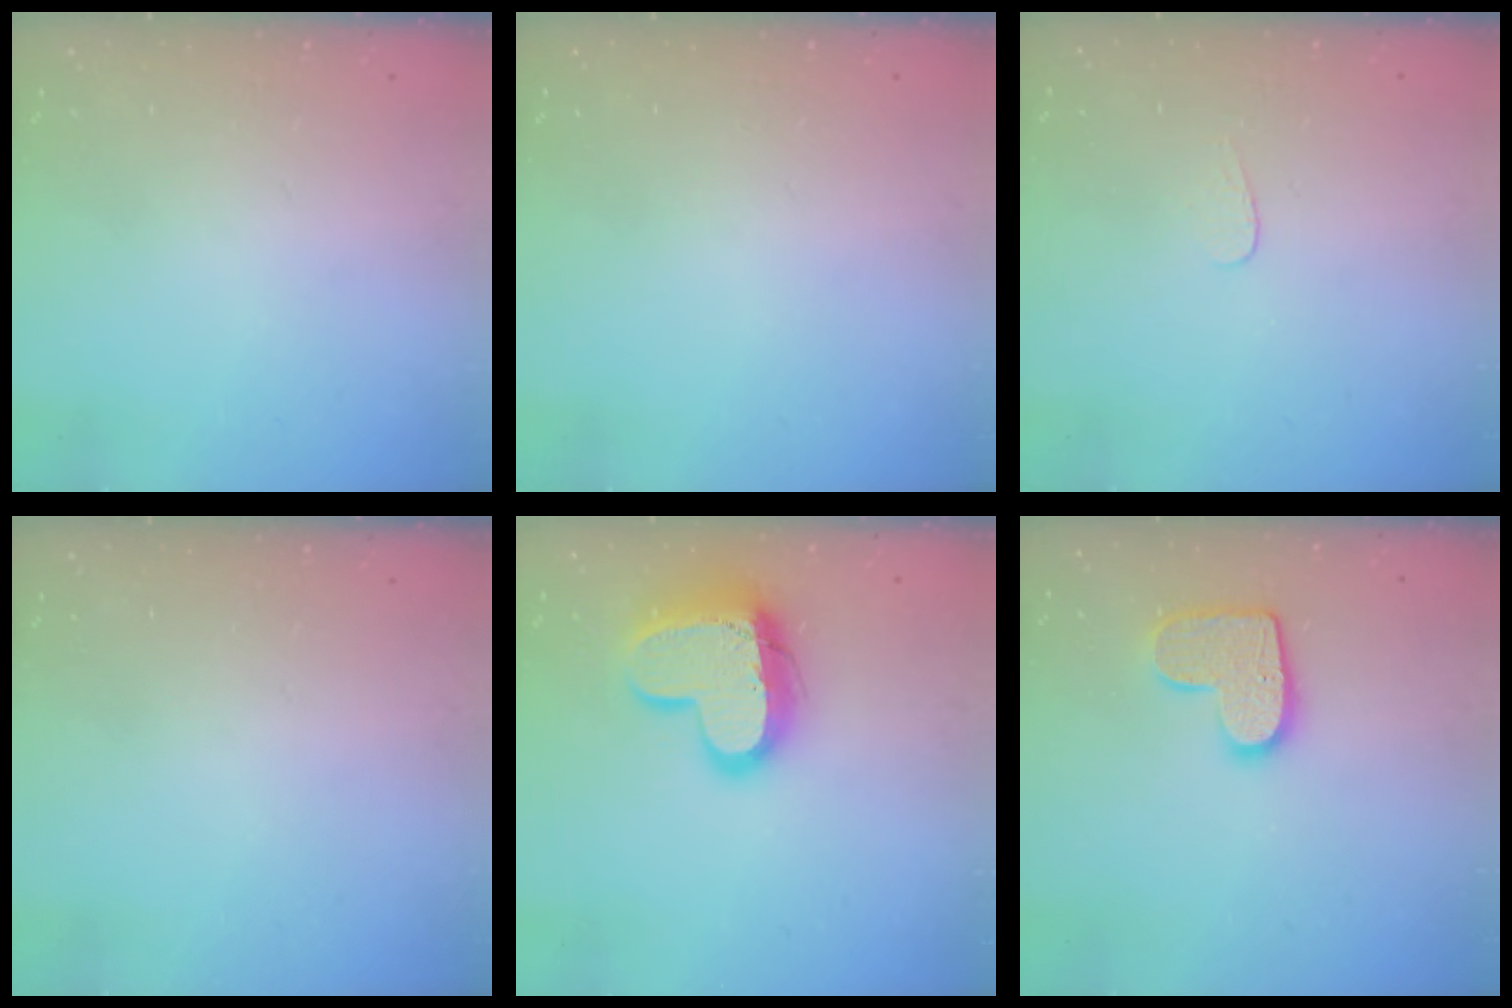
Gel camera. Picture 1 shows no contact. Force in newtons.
{"total": 0.0}
{"total": 3.5, "press": 3.5, "slide": 0.3}
{"total": 0.0}
{"total": 16.3, "press": 16.3, "slide": 1.3}
{"total": 11.6, "press": 11.6, "slide": 0.6}